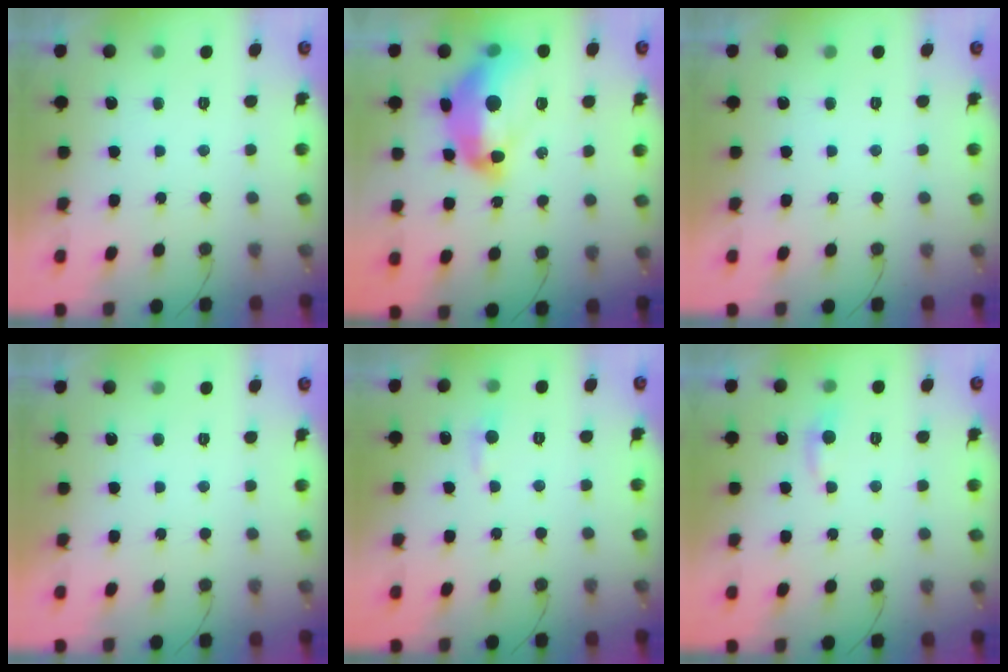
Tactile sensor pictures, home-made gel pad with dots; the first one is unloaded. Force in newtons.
{"total": 17.3, "press": 17.2, "slide": 1.8}
{"total": 0.0}
{"total": 0.0}
{"total": 3.8, "press": 3.8, "slide": 0.5}
{"total": 4.7, "press": 4.6, "slide": 0.6}